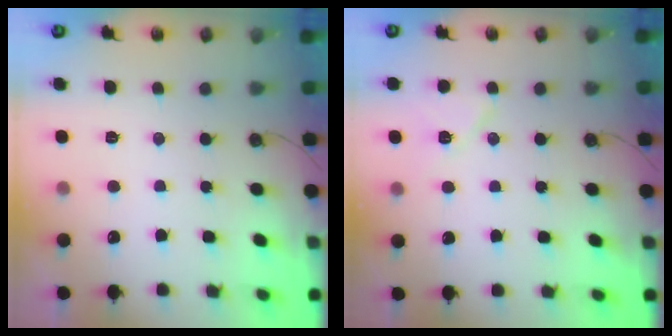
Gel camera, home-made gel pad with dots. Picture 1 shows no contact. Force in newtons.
{"total": 7.7, "press": 7.7, "slide": 0.5}